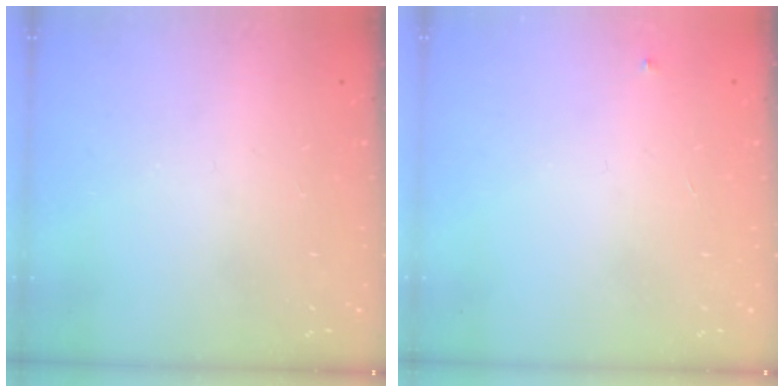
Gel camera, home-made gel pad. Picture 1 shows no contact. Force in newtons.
{"total": 3.0, "press": 2.9, "slide": 0.4}